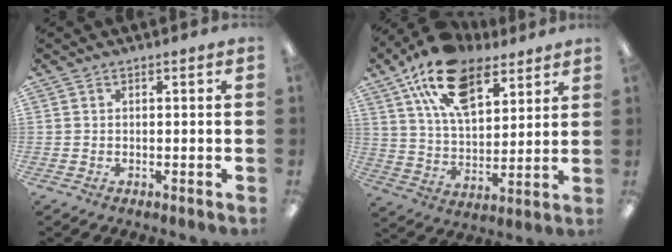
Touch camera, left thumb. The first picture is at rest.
{"total": 18.6, "force": [11.4, 9.7, 11.1], "torque": [-0.195, -0.040, 0.205]}